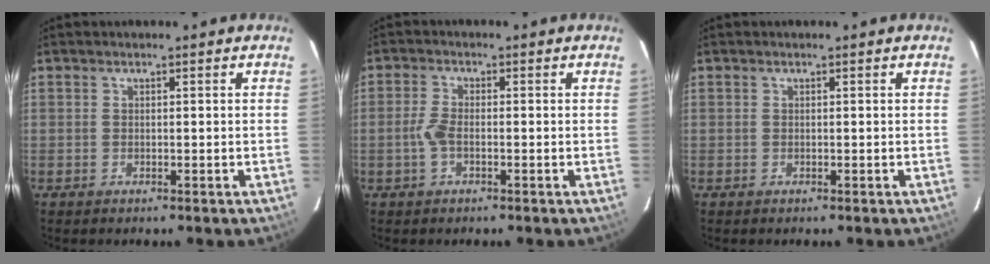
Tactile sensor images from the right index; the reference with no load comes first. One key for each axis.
{"total": 3.1, "fx": -0.9, "fy": 1.3, "fz": 2.6, "tx": -0.063, "ty": 0.005, "tz": -0.018}
{"total": 0.0}